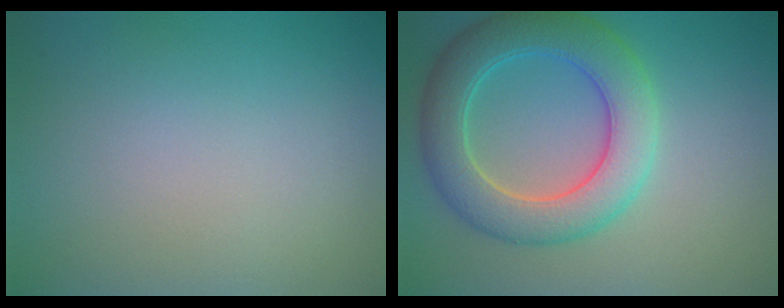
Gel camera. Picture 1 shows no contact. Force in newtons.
{"total": 6.9, "press": 6.9, "slide": 0.5}